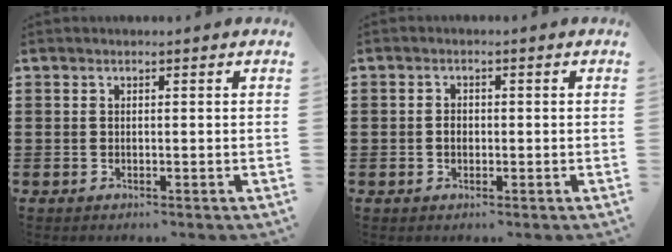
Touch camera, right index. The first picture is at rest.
{"total": 1.5, "force": [-0.2, 1.1, 1.1], "torque": [-0.022, 0.006, -0.006]}